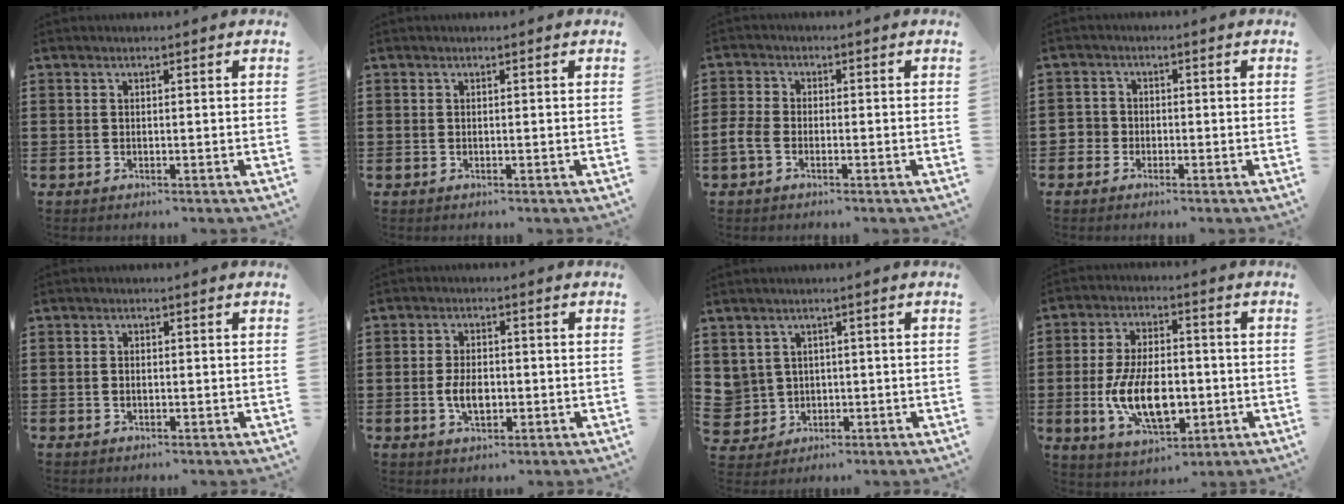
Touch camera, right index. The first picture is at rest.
{"total": 0.0}
{"total": 2.7, "force": [-1.3, 1.5, 1.8], "torque": [-0.053, -0.001, -0.031]}
{"total": 2.0, "force": [-1.1, 1.7, 0.1], "torque": [-0.010, 0.006, -0.027]}
{"total": 0.8, "force": [-0.1, 0.5, 0.6], "torque": [-0.012, 0.001, -0.001]}
{"total": 4.6, "force": [-0.7, 2.4, 3.8], "torque": [-0.069, -0.004, -0.014]}
{"total": 3.4, "force": [1.0, 3.2, 0.2], "torque": [-0.029, 0.008, 0.018]}
{"total": 11.2, "force": [-2.4, 6.0, 9.1], "torque": [-0.186, -0.009, -0.046]}